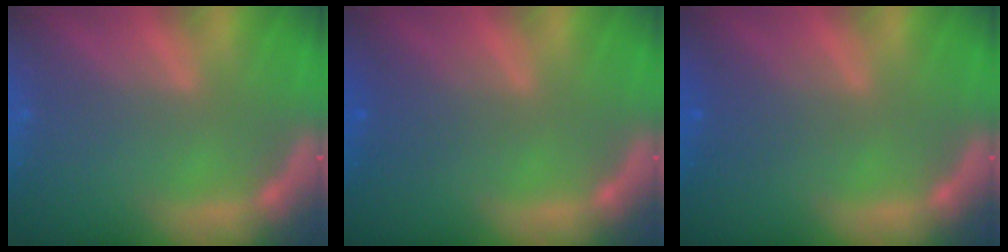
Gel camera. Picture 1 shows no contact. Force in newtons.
{"total": 1.9}
{"total": 1.9}